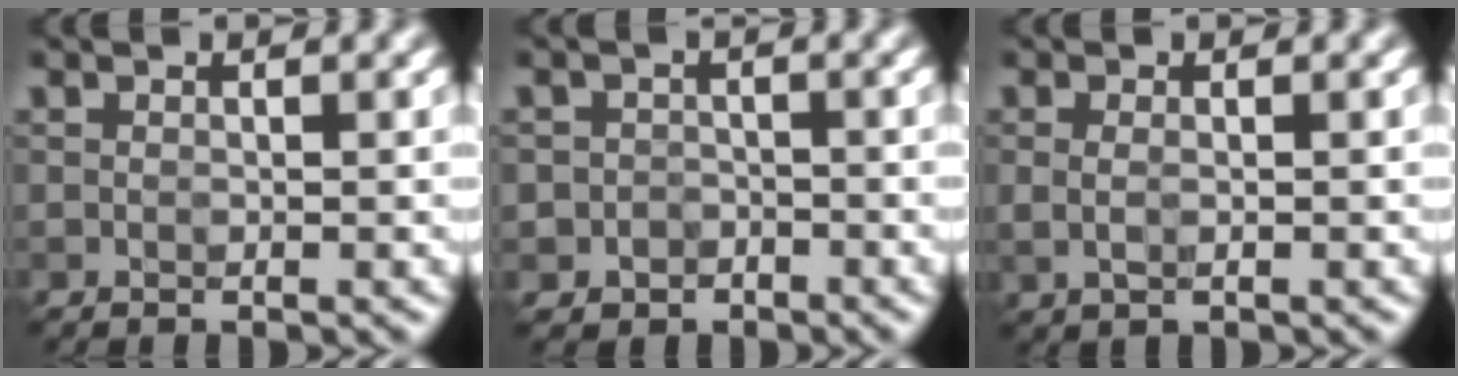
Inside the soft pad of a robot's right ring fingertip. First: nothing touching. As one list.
[{"total": 2.1, "force": [-1.0, 1.9, 0.1], "torque": [0.016, 0.007, -0.021]}, {"total": 1.1, "force": [0.1, 0.5, 1.0], "torque": [-0.024, -0.002, 0.002]}]